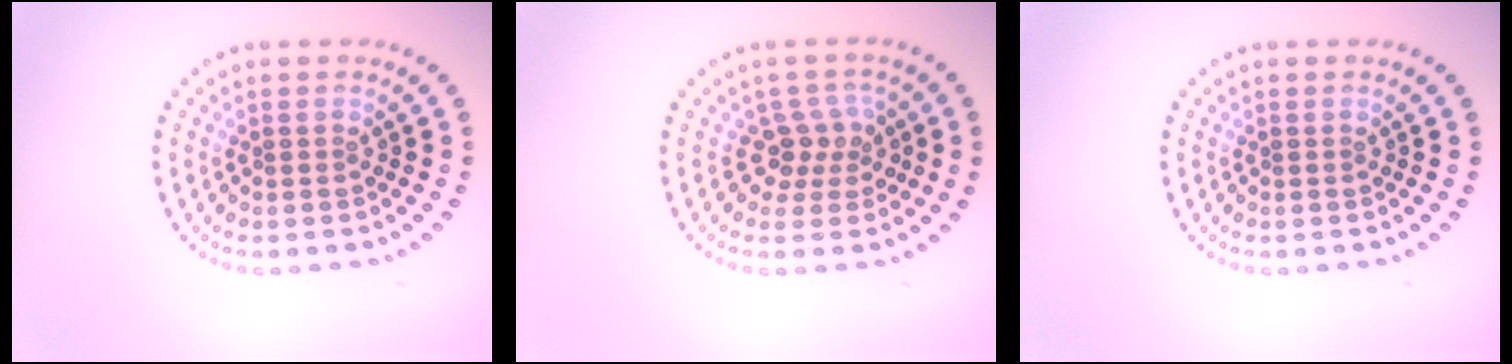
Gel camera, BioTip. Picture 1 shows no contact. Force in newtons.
{"total": 2.6, "press": 2.0, "slide": 1.7}
{"total": 0.0}